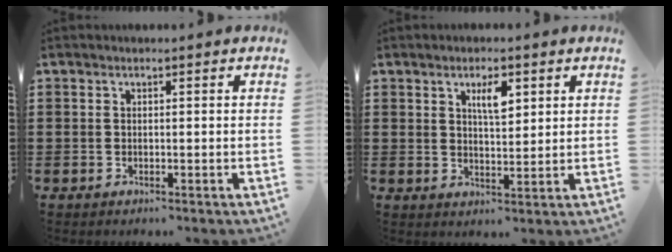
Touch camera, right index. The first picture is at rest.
{"total": 3.9, "force": [2.0, 1.3, 3.1], "torque": [-0.049, 0.001, 0.029]}